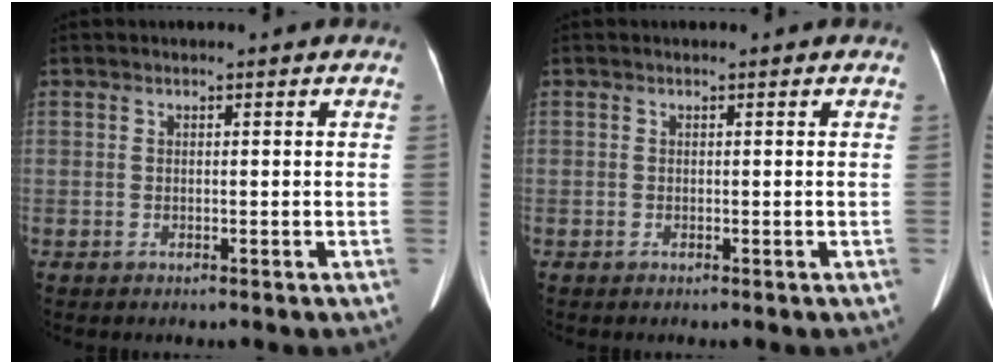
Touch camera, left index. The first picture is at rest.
{"total": 0.0}